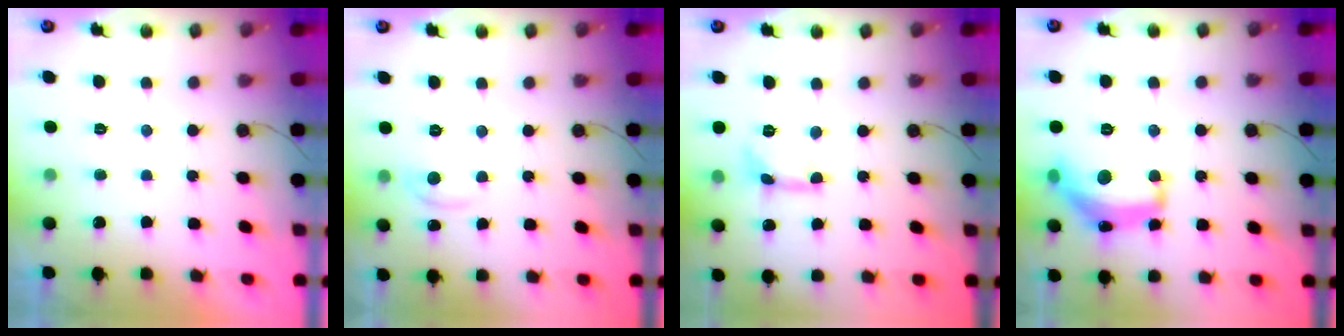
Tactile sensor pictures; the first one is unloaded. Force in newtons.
{"total": 3.1, "press": 3.1, "slide": 0.2}
{"total": 3.6, "press": 3.6, "slide": 0.4}
{"total": 16.5, "press": 16.5, "slide": 1.0}